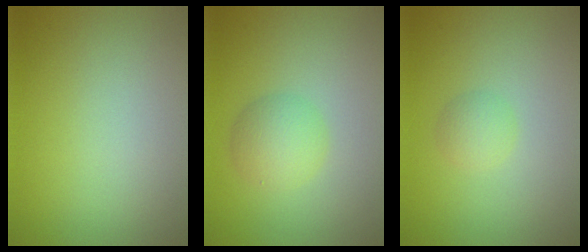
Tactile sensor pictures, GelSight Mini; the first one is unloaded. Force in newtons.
{"total": 3.5, "press": 3.5, "slide": 0.2}
{"total": 1.5, "press": 1.5, "slide": 0.0}